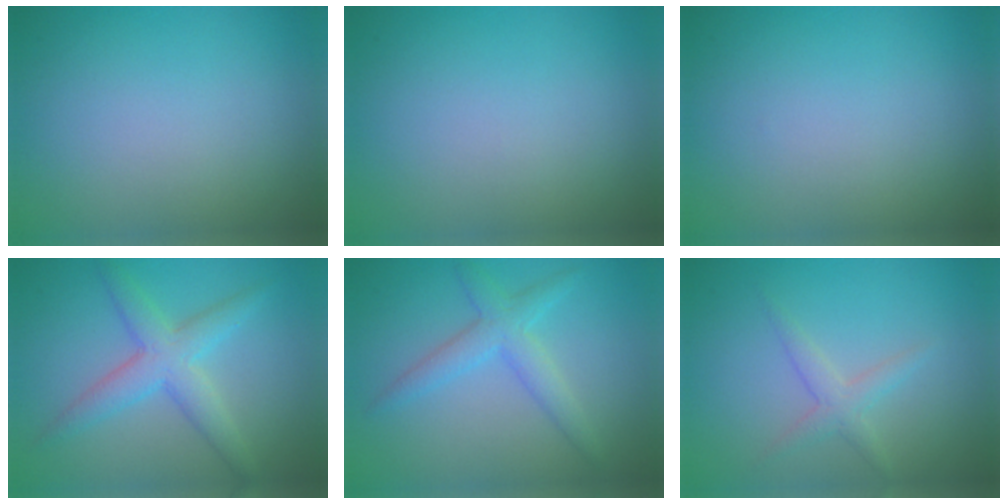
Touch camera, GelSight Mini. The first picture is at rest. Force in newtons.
{"total": 0.0}
{"total": 0.0}
{"total": 4.1, "press": 4.1, "slide": 0.0}
{"total": 3.0, "press": 3.0, "slide": 0.1}
{"total": 1.8, "press": 1.8, "slide": 0.1}